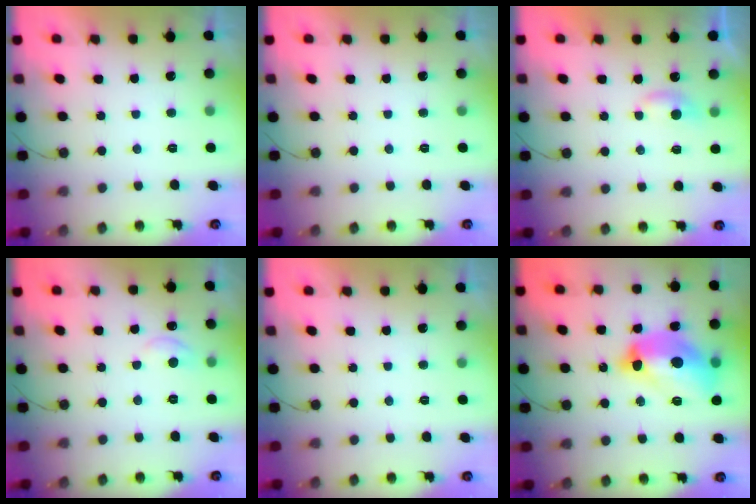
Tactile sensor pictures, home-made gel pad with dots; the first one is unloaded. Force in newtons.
{"total": 0.0}
{"total": 4.1, "press": 4.1, "slide": 0.5}
{"total": 6.8, "press": 6.7, "slide": 0.7}
{"total": 0.0}
{"total": 15.8, "press": 15.7, "slide": 1.7}